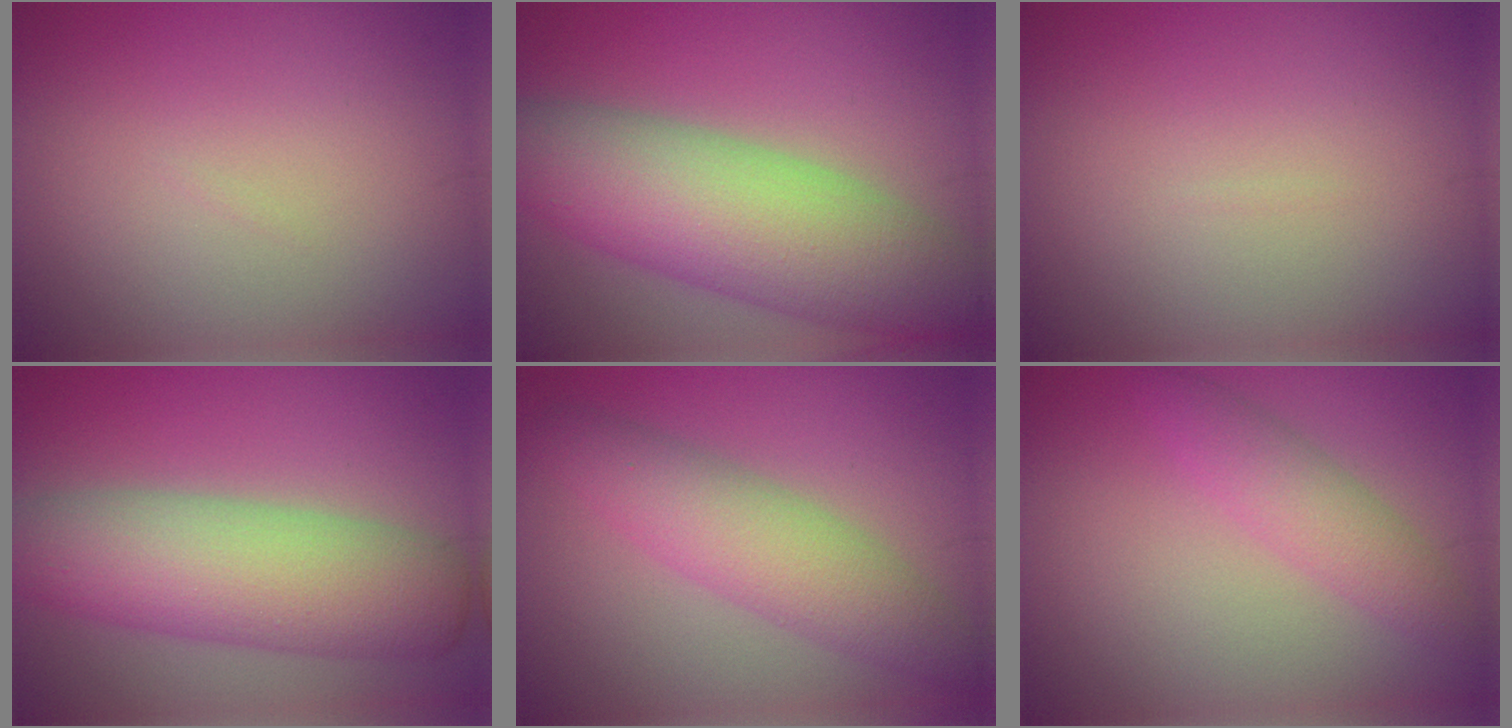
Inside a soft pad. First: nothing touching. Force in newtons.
{"total": 11.0, "press": 10.9, "slide": 0.8}
{"total": 0.0}
{"total": 8.9, "press": 8.9, "slide": 0.4}
{"total": 5.5, "press": 5.5, "slide": 0.2}
{"total": 2.9, "press": 2.9, "slide": 0.1}